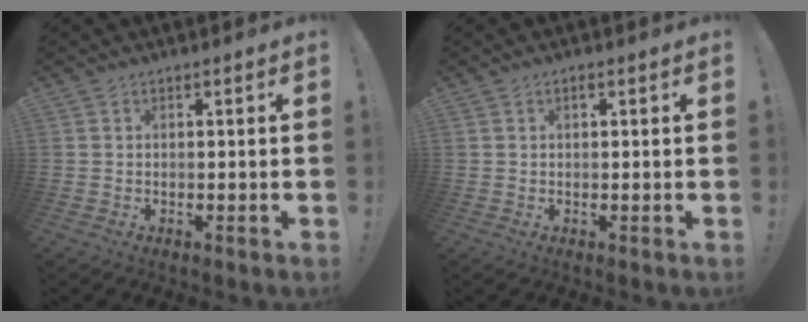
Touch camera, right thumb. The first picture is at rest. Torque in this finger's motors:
{"motor_torque": [-0.20, 0.12, -0.16, 0.10, -0.02]}